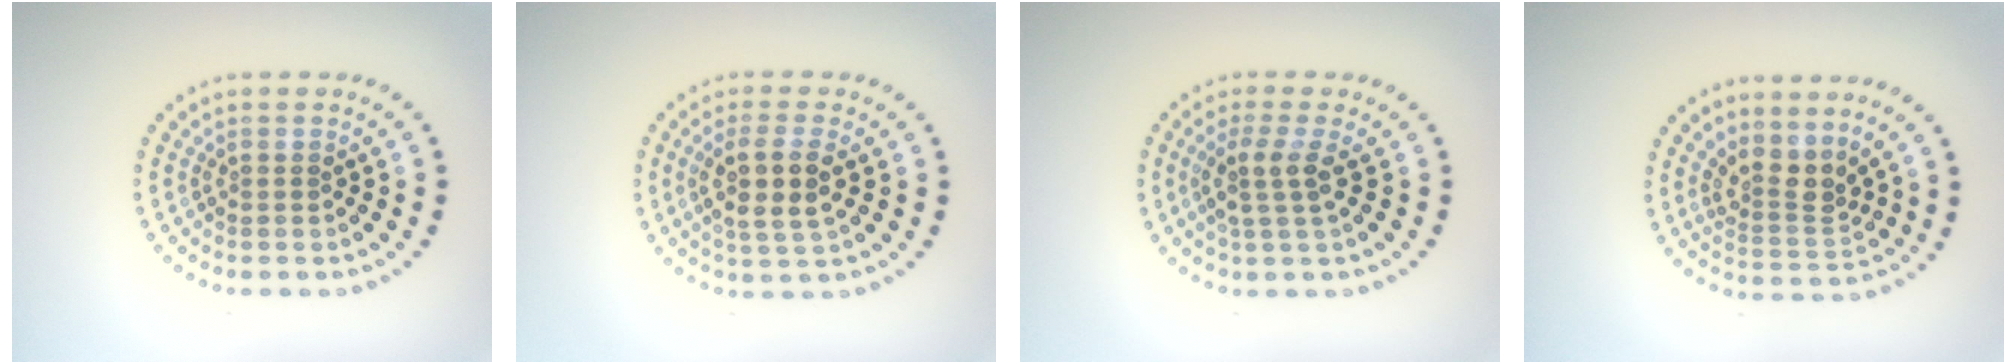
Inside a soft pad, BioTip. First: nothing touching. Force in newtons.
{"total": 3.7, "press": 3.5, "slide": 1.3}
{"total": 2.6, "press": 2.0, "slide": 1.5}
{"total": 3.1, "press": 2.2, "slide": 2.1}